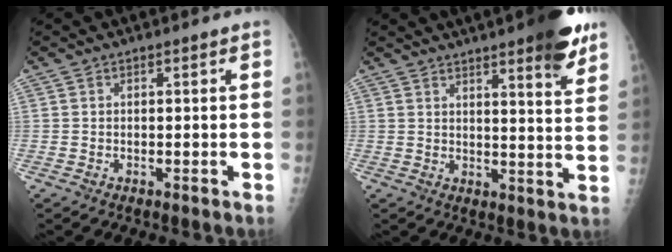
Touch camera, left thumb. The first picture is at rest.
{"total": 12.7, "force": [8.4, 2.1, 9.3], "torque": [-0.104, -0.039, 0.105]}